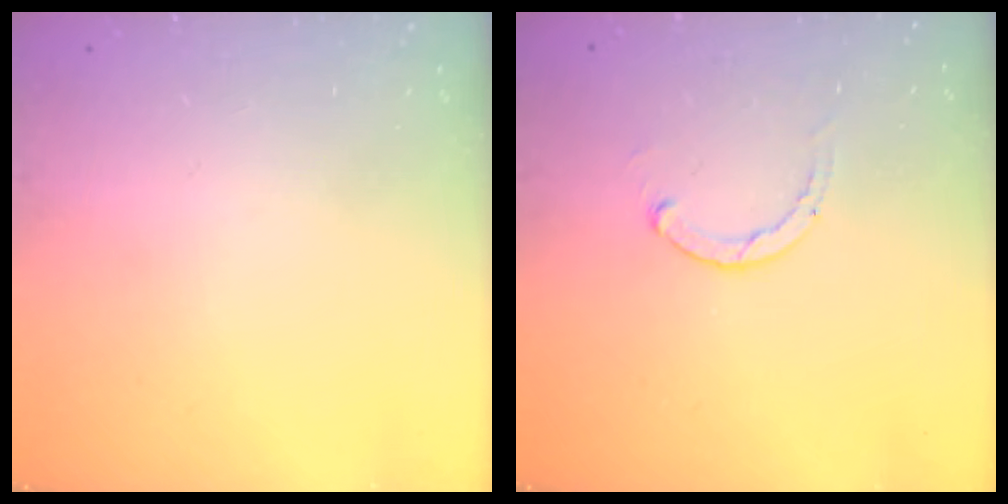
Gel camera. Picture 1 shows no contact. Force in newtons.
{"total": 1.1, "press": 1.0, "slide": 0.3}